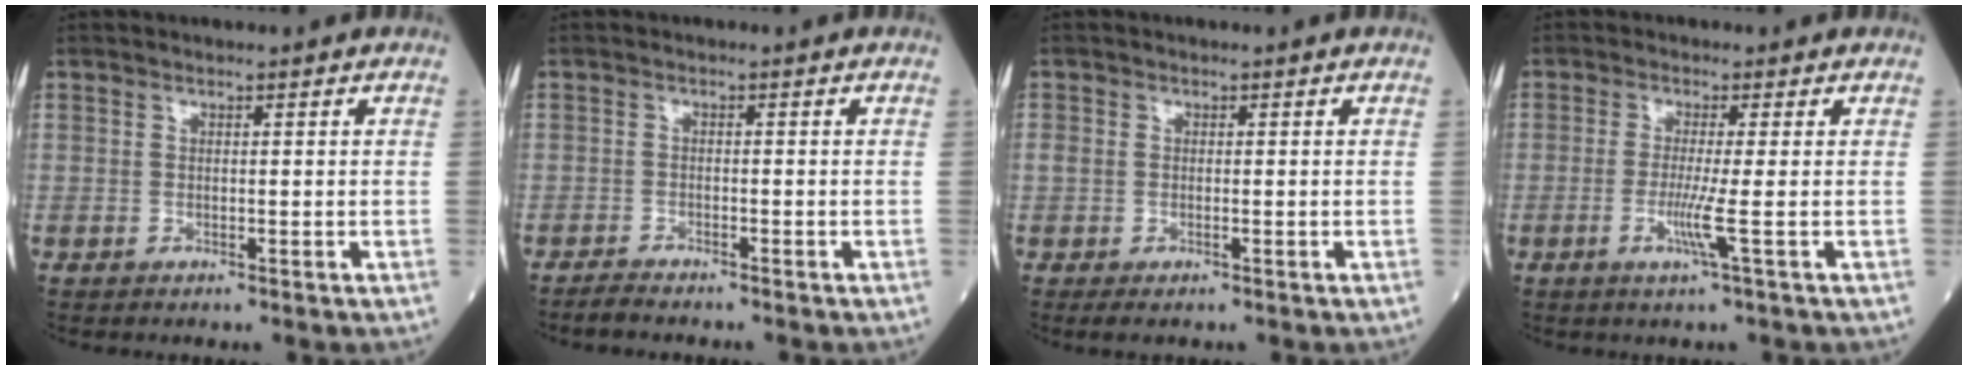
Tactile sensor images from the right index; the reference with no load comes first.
{"total": 2.3, "force": [-2.2, 0.2, 0.7], "torque": [-0.018, -0.006, -0.038]}
{"total": 2.6, "force": [-0.9, 1.3, 2.1], "torque": [-0.053, 0.002, -0.012]}
{"total": 3.7, "force": [-1.0, -1.0, 3.4], "torque": [-0.075, -0.010, -0.022]}